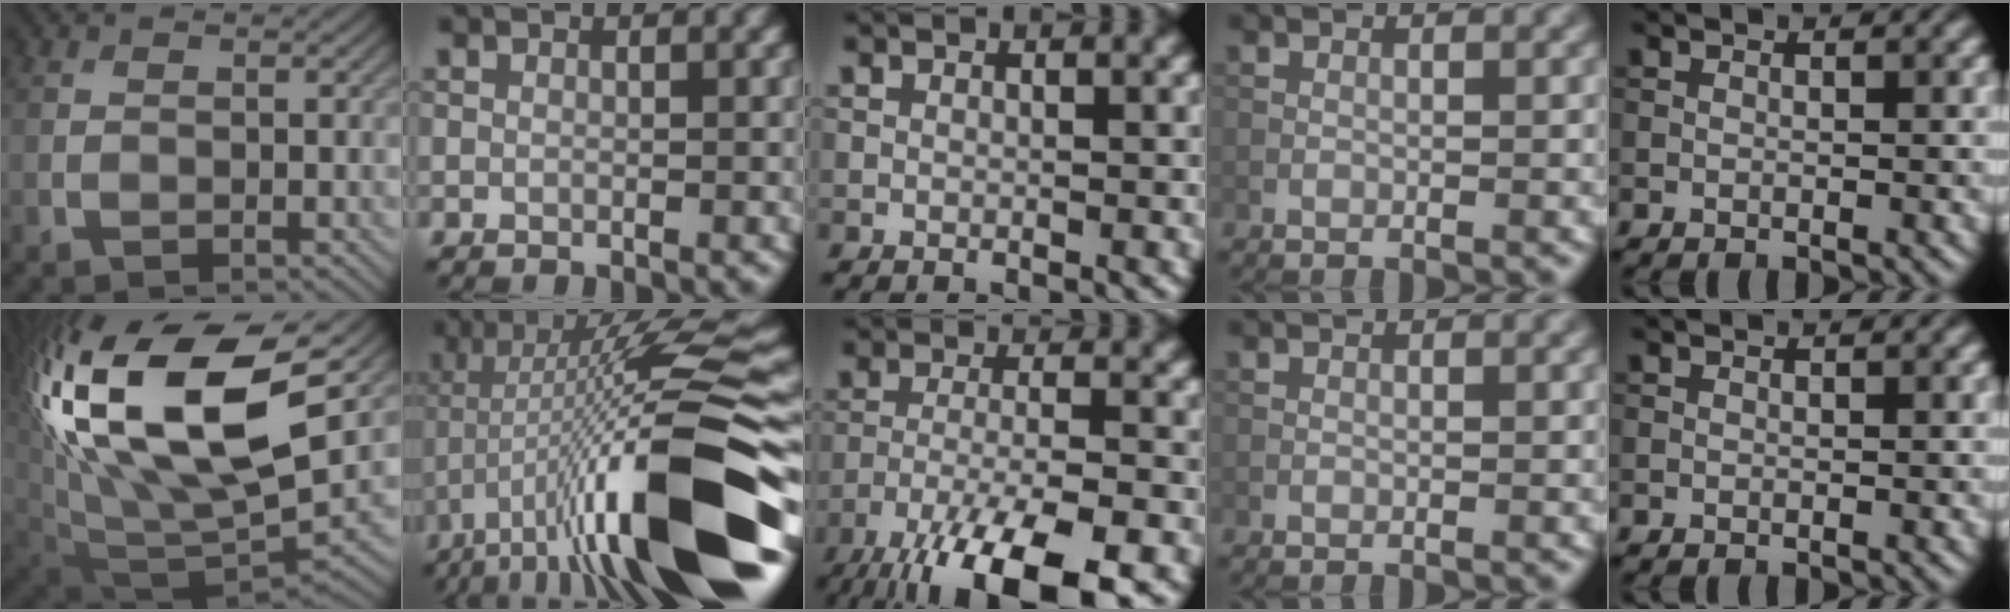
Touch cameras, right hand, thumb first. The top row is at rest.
{"thumb": {"total": 20.4, "force": [6.9, 10.4, 16.1], "torque": [-0.347, 0.012, 0.131]}, "index": {"total": 16.7, "force": [-4.8, 3.4, 15.6], "torque": [-0.260, 0.018, -0.078]}, "middle": {"total": 12.0, "force": [-8.4, 3.0, 8.1], "torque": [-0.141, -0.026, -0.139]}}